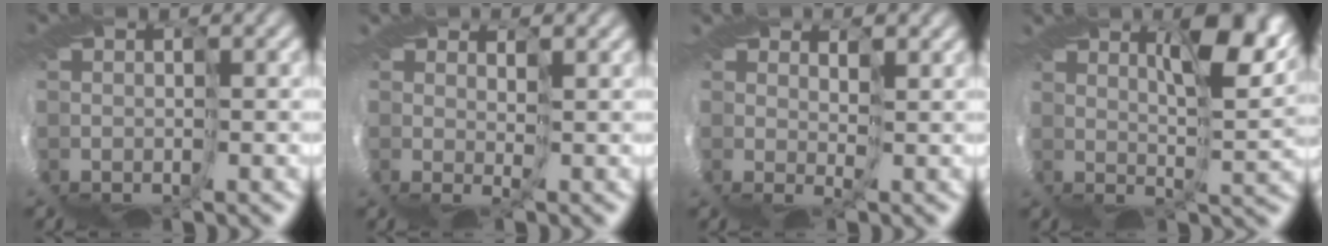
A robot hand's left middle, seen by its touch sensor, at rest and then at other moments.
{"total": 2.4, "force": [2.3, -0.3, 0.6], "torque": [0.002, 0.002, 0.029]}
{"total": 2.9, "force": [2.8, 0.1, 0.8], "torque": [0.002, 0.008, 0.033]}
{"total": 7.2, "force": [5.5, -0.4, 4.6], "torque": [-0.095, 0.003, 0.090]}